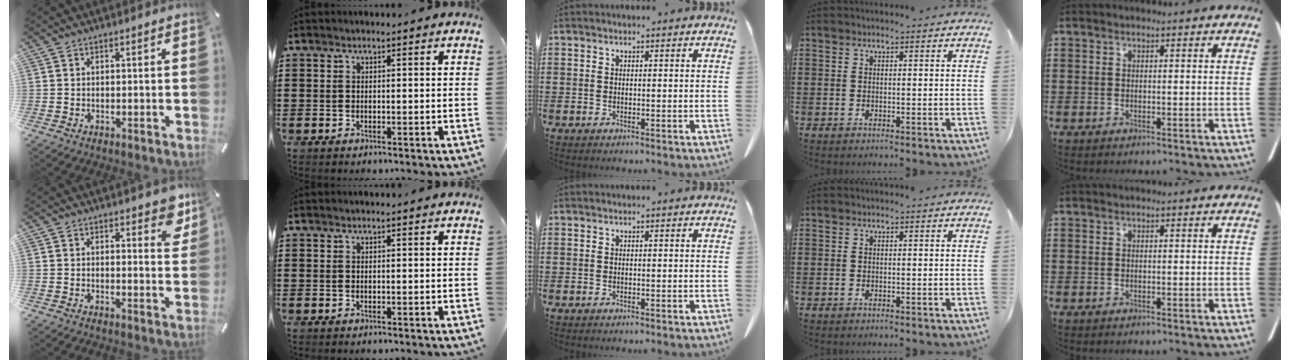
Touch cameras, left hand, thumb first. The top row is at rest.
{"thumb": {"total": 5.7, "force": [3.9, 2.5, 3.2], "torque": [-0.026, -0.028, 0.062]}}